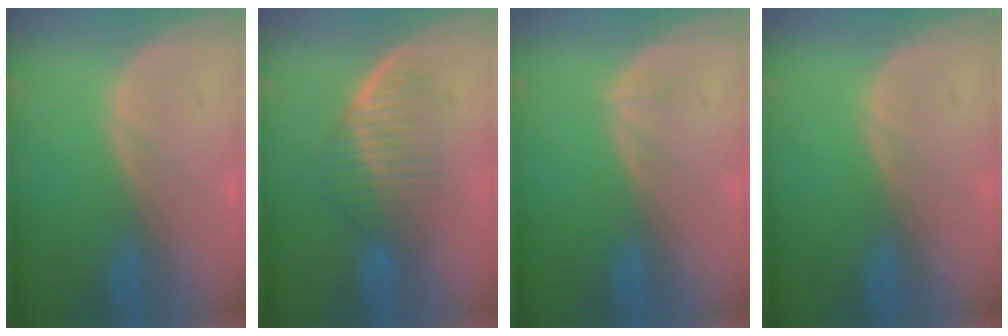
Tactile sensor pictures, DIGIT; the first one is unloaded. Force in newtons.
{"total": 5.9, "press": 5.8, "slide": 1.4}
{"total": 0.5, "press": 0.5, "slide": 0.2}
{"total": 0.0}